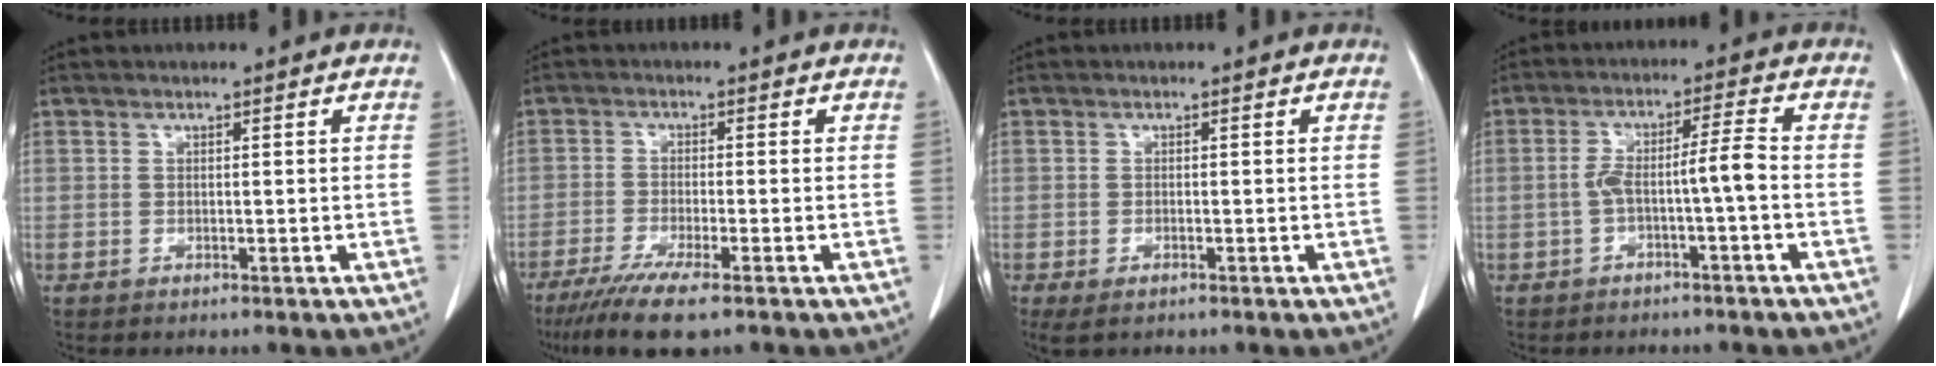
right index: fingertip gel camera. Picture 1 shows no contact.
{"total": 7.7, "force": [-5.3, 0.3, 5.6], "torque": [-0.093, -0.019, -0.086]}
{"total": 2.4, "force": [-1.5, 0.9, 1.6], "torque": [-0.034, -0.006, -0.017]}
{"total": 5.2, "force": [-1.6, -0.2, 5.0], "torque": [-0.094, 0.024, -0.022]}